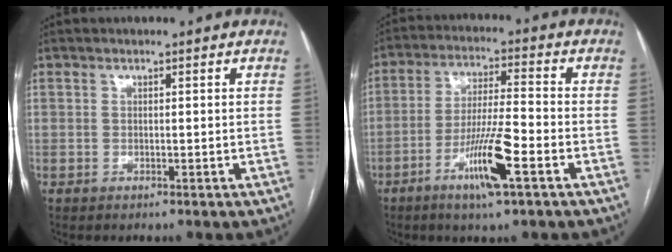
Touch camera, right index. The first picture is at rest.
{"total": 10.0, "force": [-4.6, 0.3, 8.9], "torque": [-0.169, -0.009, -0.083]}